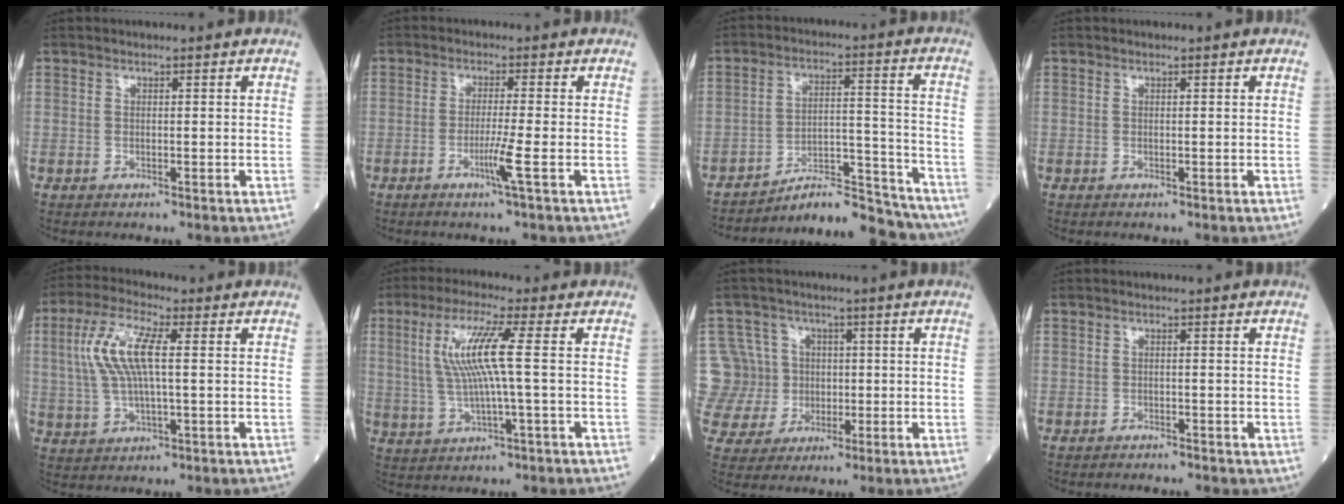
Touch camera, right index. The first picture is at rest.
{"total": 3.9, "force": [-1.5, -0.9, 3.5], "torque": [-0.070, -0.009, -0.032]}
{"total": 12.7, "force": [-12.5, 1.0, 2.3], "torque": [-0.022, 0.044, -0.193]}
{"total": 0.0}
{"total": 9.2, "force": [1.6, 2.2, 8.8], "torque": [-0.198, 0.014, 0.031]}
{"total": 8.6, "force": [1.4, -0.3, 8.5], "torque": [-0.181, 0.007, 0.029]}
{"total": 8.6, "force": [0.6, 8.5, 1.0], "torque": [-0.027, 0.029, 0.024]}
{"total": 1.6, "force": [-1.5, 0.6, 0.2], "torque": [-0.005, -0.002, -0.019]}